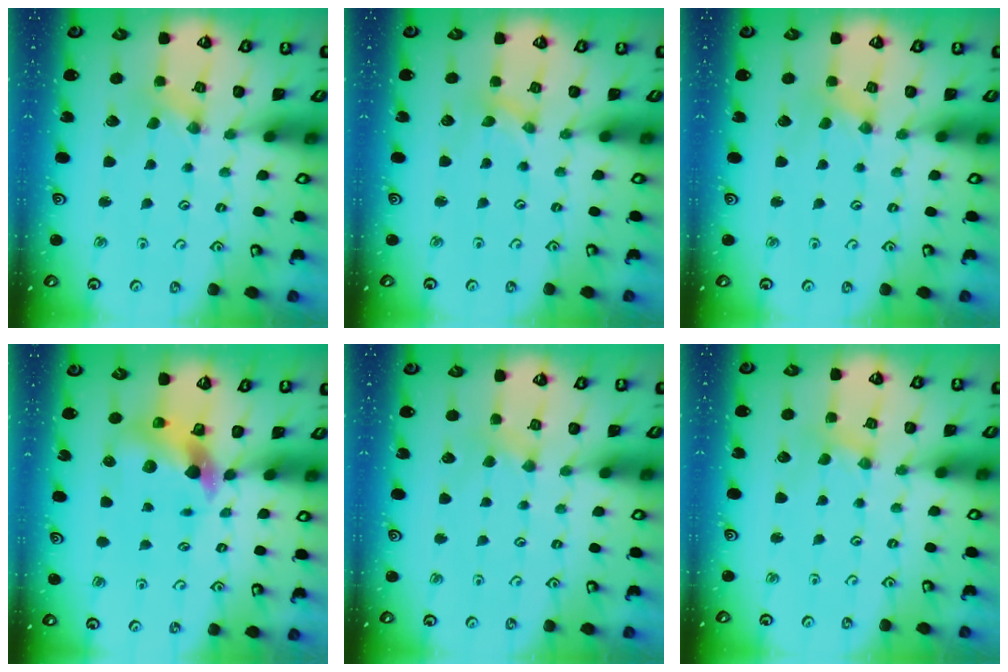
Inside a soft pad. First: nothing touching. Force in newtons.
{"total": 0.0}
{"total": 0.0}
{"total": 6.9, "press": 6.8, "slide": 1.0}
{"total": 2.1, "press": 2.1, "slide": 0.5}
{"total": 1.0, "press": 1.0, "slide": 0.2}